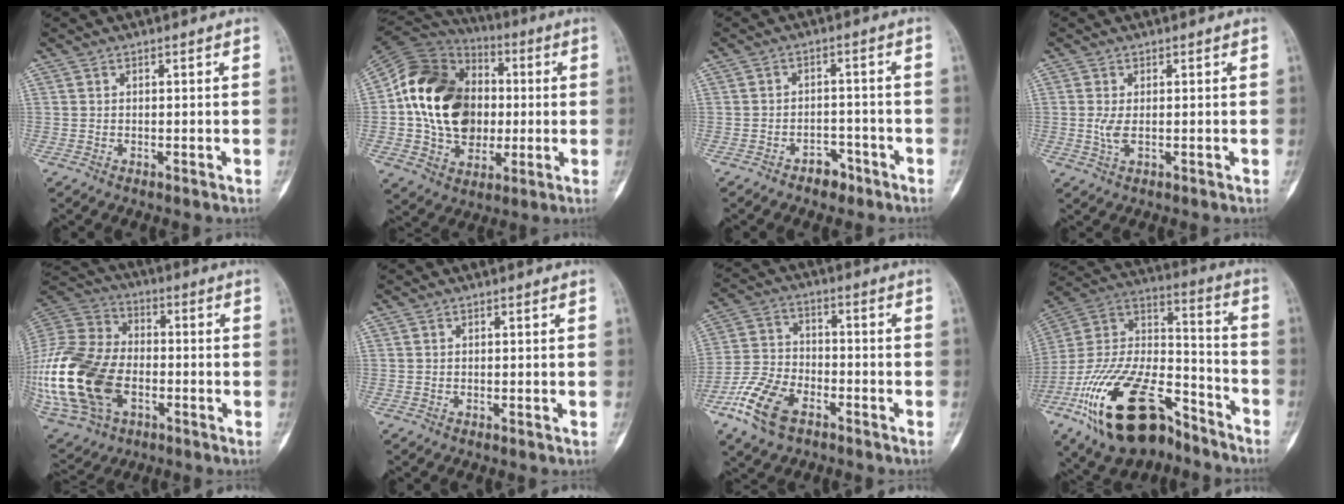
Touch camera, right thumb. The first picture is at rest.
{"total": 22.5, "force": [0.2, 17.0, 14.8], "torque": [-0.245, 0.019, 0.005]}
{"total": 3.9, "force": [-2.8, 2.4, 1.3], "torque": [-0.005, 0.028, -0.037]}
{"total": 2.6, "force": [0.0, 1.0, 2.4], "torque": [-0.065, -0.006, 0.003]}
{"total": 30.1, "force": [-7.1, 20.1, 21.2], "torque": [-0.540, 0.004, -0.124]}
{"total": 0.0}
{"total": 12.0, "force": [-6.8, 6.6, 7.4], "torque": [-0.150, 0.022, -0.137]}
{"total": 28.8, "force": [-16.6, 14.0, 18.9], "torque": [-0.394, 0.059, -0.288]}